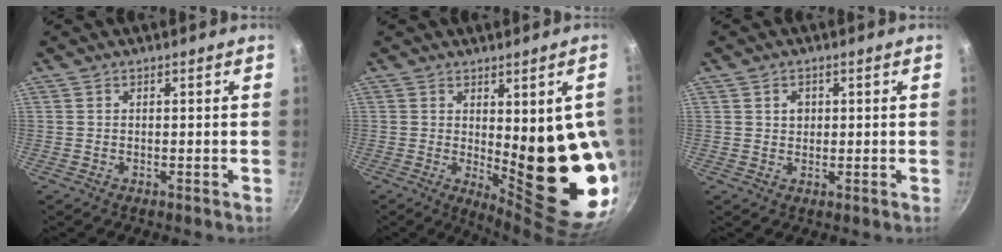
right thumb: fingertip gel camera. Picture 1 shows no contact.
{"total": 18.1, "force": [-0.1, 5.8, 17.1], "torque": [-0.188, -0.043, 0.015]}
{"total": 1.6, "force": [0.1, 1.4, 0.6], "torque": [-0.003, 0.003, -0.001]}